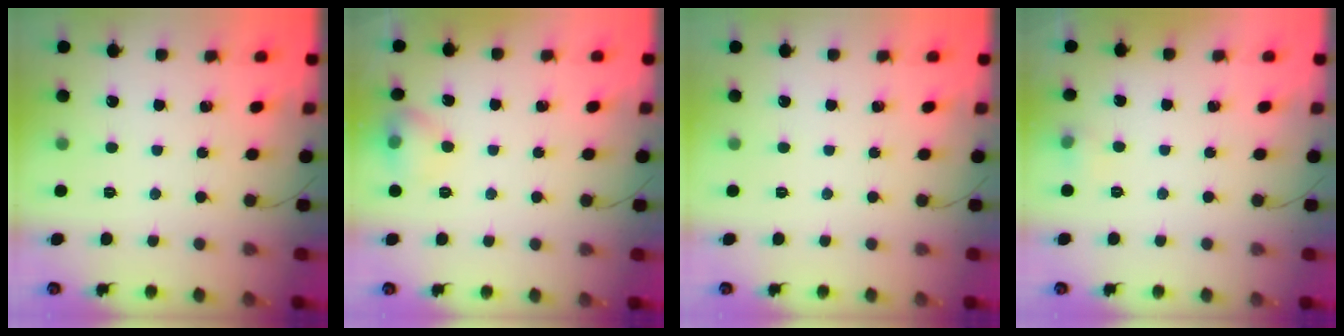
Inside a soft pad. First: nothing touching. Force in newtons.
{"total": 10.3, "press": 7.5, "slide": 7.0}
{"total": 0.0}
{"total": 4.8, "press": 4.6, "slide": 1.5}